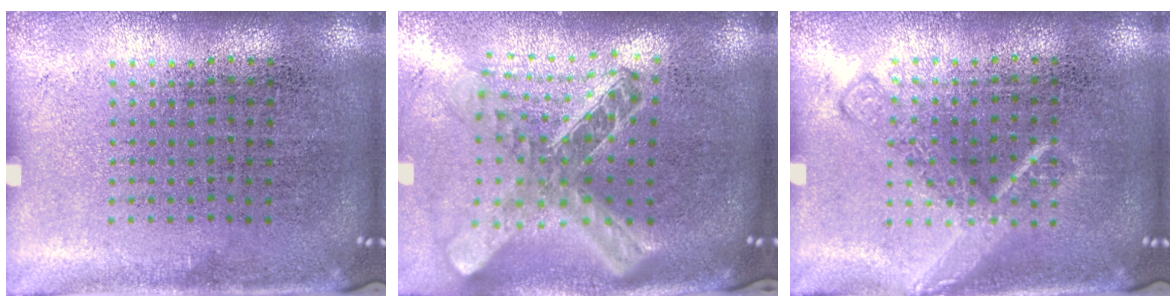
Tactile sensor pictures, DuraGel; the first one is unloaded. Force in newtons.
{"total": 2.5, "press": 2.0, "slide": 1.6}
{"total": 2.2, "press": 2.2, "slide": 0.4}